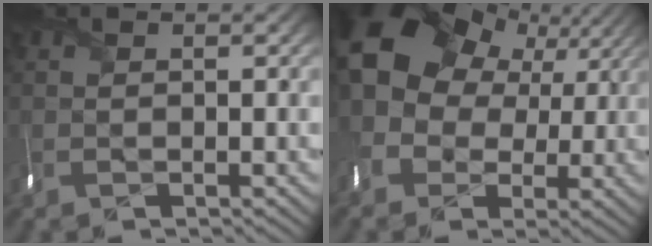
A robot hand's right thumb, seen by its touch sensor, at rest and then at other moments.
{"total": 15.4, "force": [4.1, 12.4, 8.2], "torque": [-0.203, 0.022, 0.061]}